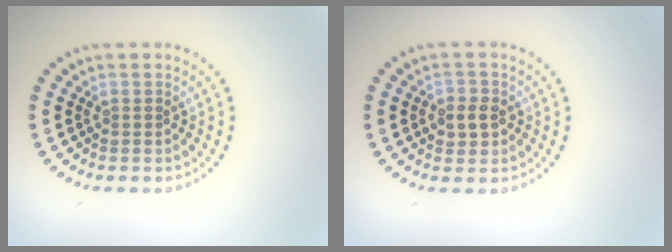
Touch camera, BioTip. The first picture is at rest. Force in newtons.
{"total": 2.2, "press": 2.1, "slide": 0.4}